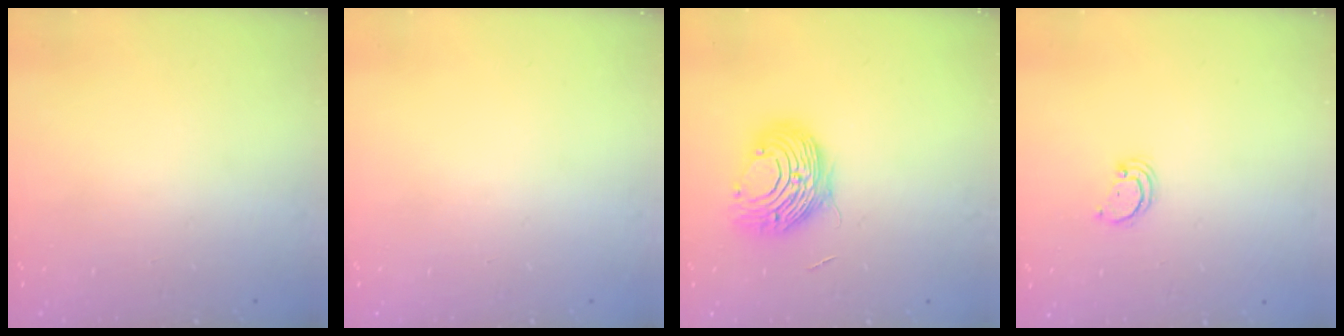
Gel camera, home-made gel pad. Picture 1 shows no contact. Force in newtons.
{"total": 0.0}
{"total": 11.0, "press": 10.9, "slide": 1.1}
{"total": 2.1, "press": 2.1, "slide": 0.2}